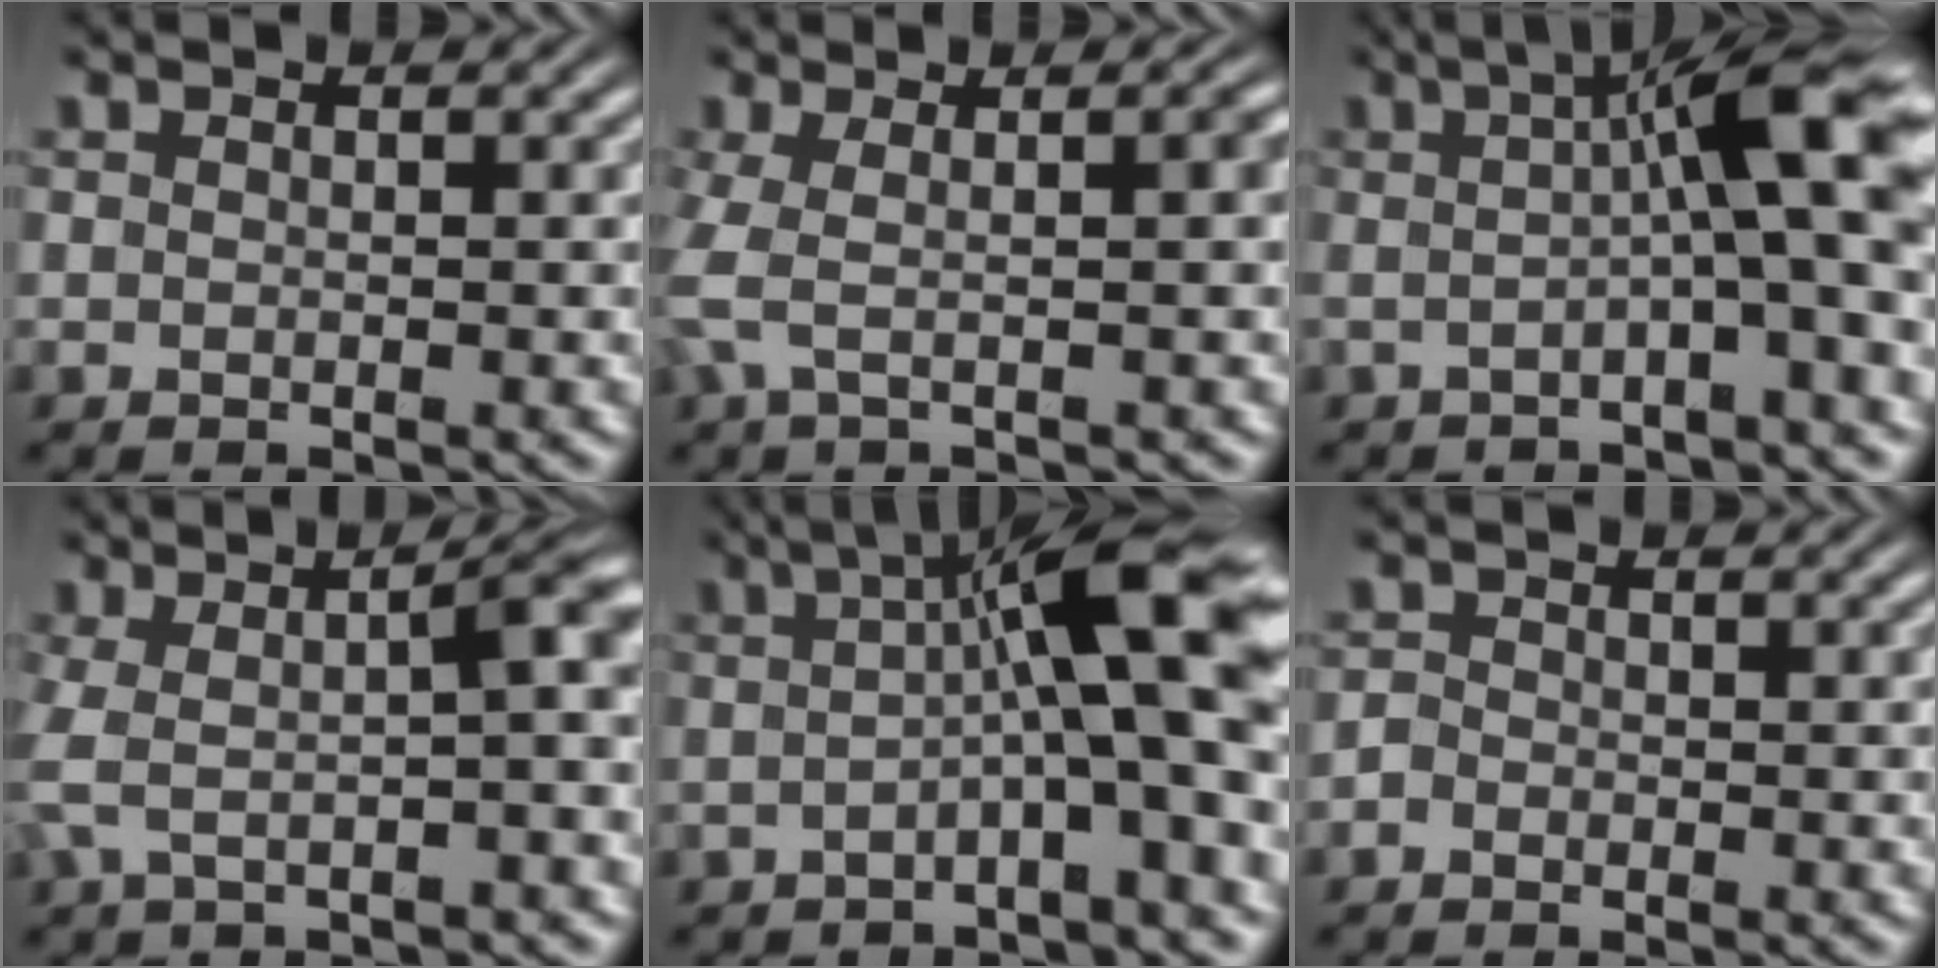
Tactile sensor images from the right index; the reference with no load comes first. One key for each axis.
{"total": 3.6, "fx": 0.6, "fy": 1.4, "fz": 3.3, "tx": -0.073, "ty": 0.004, "tz": 0.008}
{"total": 8.7, "fx": 1.5, "fy": 1.7, "fz": 8.4, "tx": -0.113, "ty": 0.020, "tz": 0.018}
{"total": 6.6, "fx": 1.1, "fy": 2.6, "fz": 6.0, "tx": -0.089, "ty": 0.024, "tz": 0.009}
{"total": 9.7, "fx": 1.7, "fy": 2.1, "fz": 9.3, "tx": -0.119, "ty": 0.022, "tz": 0.021}
{"total": 0.8, "fx": -0.8, "fy": 0.3, "fz": -0.2, "tx": 0.002, "ty": -0.008, "tz": -0.013}